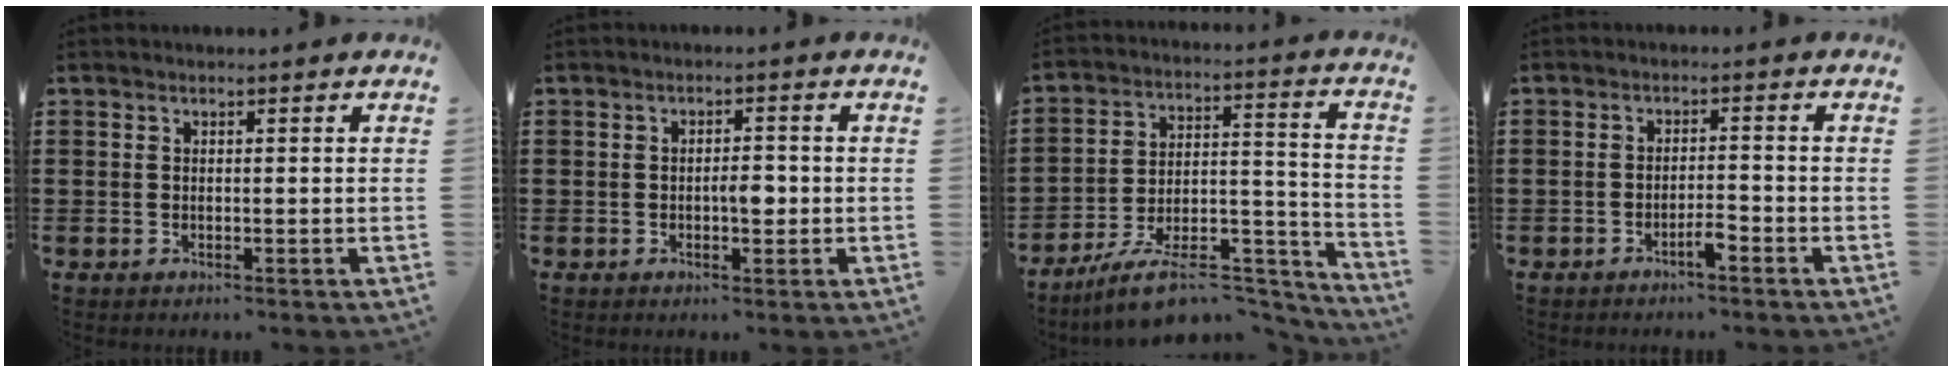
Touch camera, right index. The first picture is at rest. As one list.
[{"total": 2.7, "force": [-0.5, 0.9, 2.5], "torque": [-0.038, -0.003, -0.010]}, {"total": 12.5, "force": [-10.2, 3.6, 6.4], "torque": [-0.095, 0.042, -0.185]}, {"total": 2.6, "force": [-1.8, 0.1, 1.9], "torque": [-0.033, 0.001, -0.033]}]